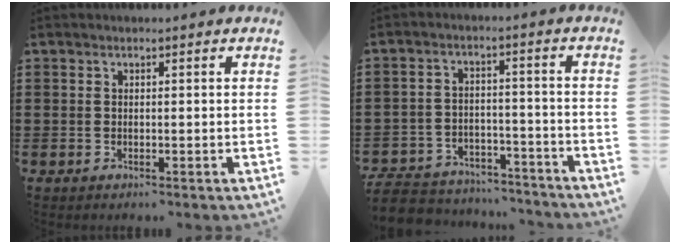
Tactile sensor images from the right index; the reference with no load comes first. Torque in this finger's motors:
{"motor_torque": [-2.14, 0.00, -1.05, -0.03]}